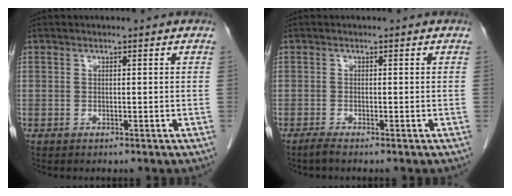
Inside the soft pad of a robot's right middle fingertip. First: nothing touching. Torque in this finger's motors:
{"motor_torque": [0.44, -0.16, -0.04, 0.01]}